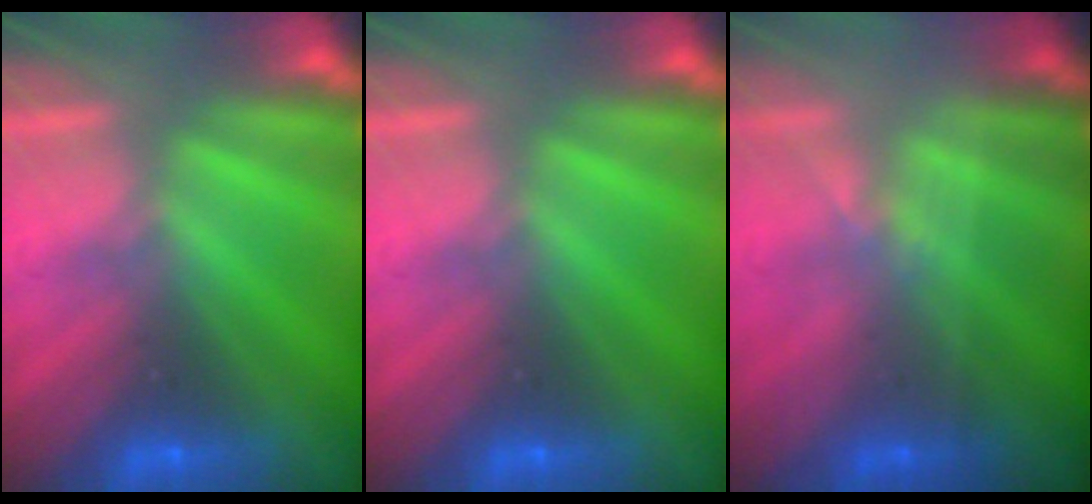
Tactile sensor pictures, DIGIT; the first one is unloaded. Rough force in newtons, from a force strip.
{"total": 0.0}
{"total": 1.6}